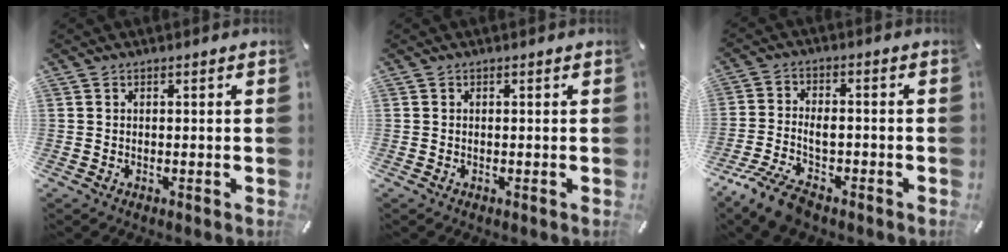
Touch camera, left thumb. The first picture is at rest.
{"total": 0.0}
{"total": 8.3, "force": [-4.3, 4.6, 5.5], "torque": [-0.119, 0.015, -0.079]}